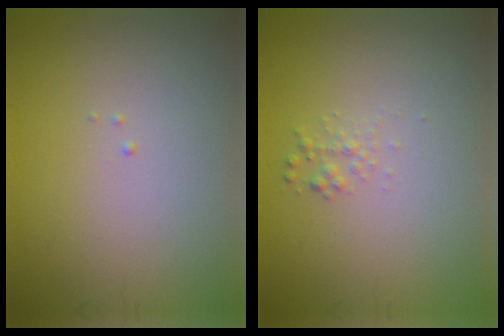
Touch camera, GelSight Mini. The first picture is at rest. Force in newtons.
{"total": 0.9, "press": 0.9, "slide": 0.1}